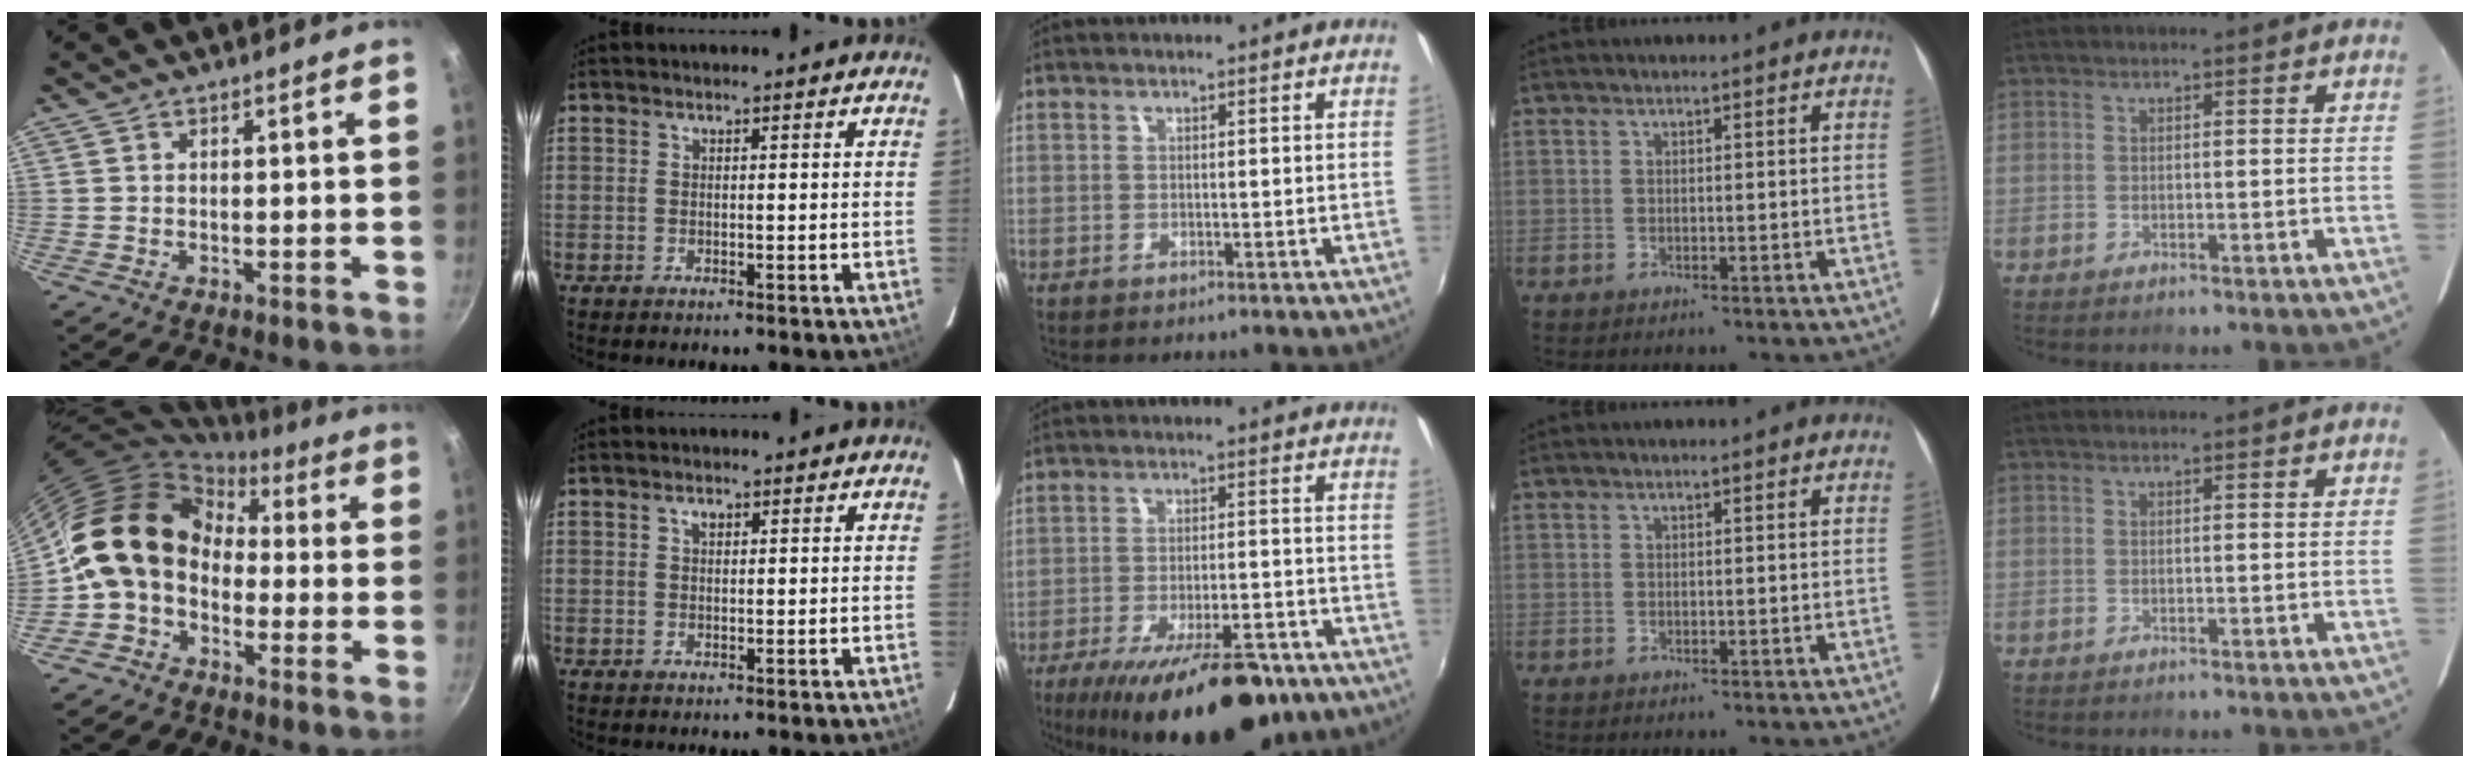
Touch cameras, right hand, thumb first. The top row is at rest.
{"thumb": {"total": 14.7, "force": [-1.2, 11.7, 8.9], "torque": [-0.130, 0.050, -0.043]}, "index": {"total": 1.2, "force": [0.5, 0.8, 0.7], "torque": [-0.010, 0.006, 0.008]}, "middle": {"total": 19.5, "force": [-13.6, 6.3, 12.5], "torque": [-0.211, -0.035, -0.192]}}